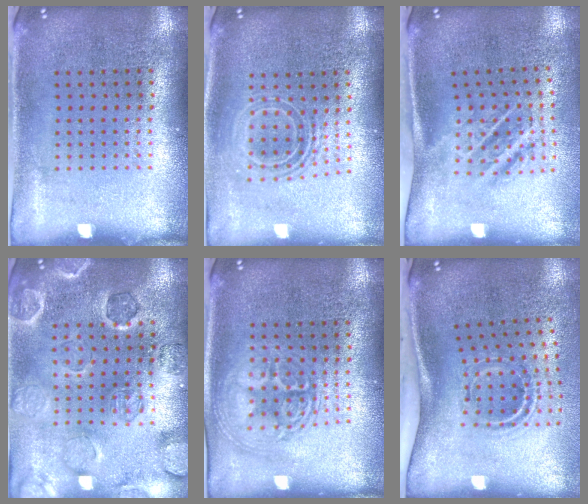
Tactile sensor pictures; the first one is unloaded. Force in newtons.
{"total": 1.6, "press": 1.2, "slide": 1.0}
{"total": 1.8, "press": 1.1, "slide": 1.4}
{"total": 1.4, "press": 1.4, "slide": 0.2}
{"total": 2.6, "press": 2.6, "slide": 0.2}
{"total": 2.2, "press": 1.2, "slide": 1.8}